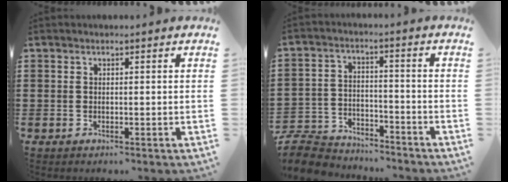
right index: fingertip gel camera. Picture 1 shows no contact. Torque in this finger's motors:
{"motor_torque": [-1.24, 0.90, -1.05, -0.21]}